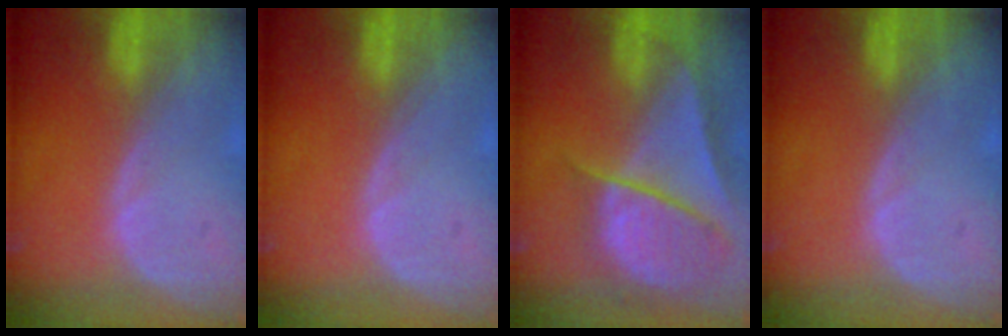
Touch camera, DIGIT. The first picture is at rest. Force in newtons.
{"total": 0.0}
{"total": 9.8, "press": 8.2, "slide": 5.3}
{"total": 0.0}